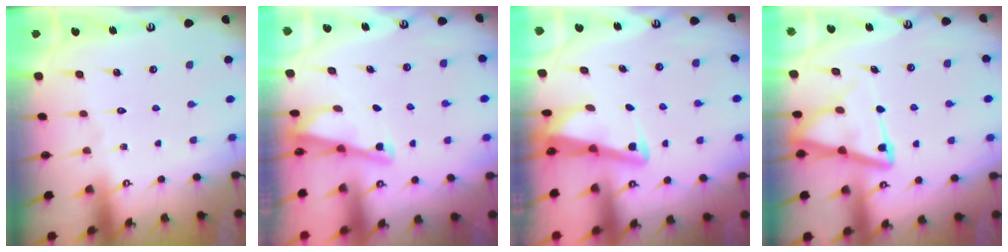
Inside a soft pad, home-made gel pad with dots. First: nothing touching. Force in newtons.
{"total": 2.7, "press": 2.7, "slide": 0.3}
{"total": 3.7, "press": 3.7, "slide": 0.4}
{"total": 10.8, "press": 10.7, "slide": 1.3}